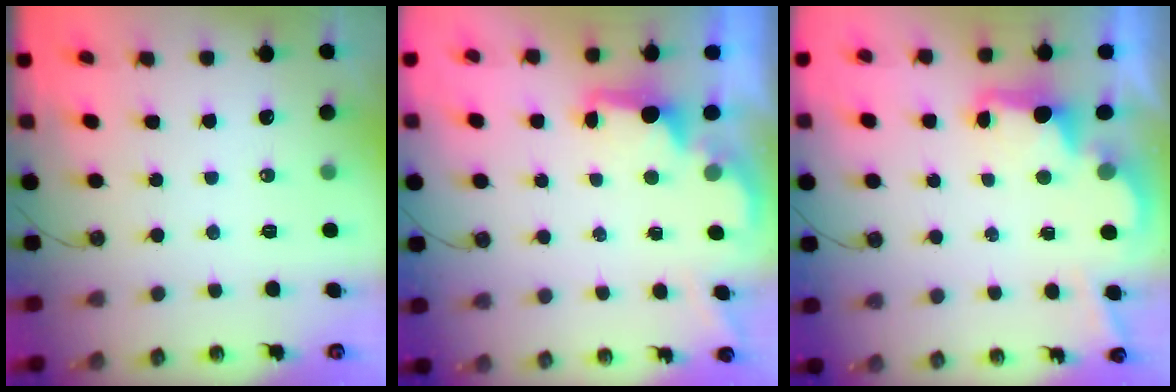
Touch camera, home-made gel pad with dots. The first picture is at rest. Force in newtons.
{"total": 1.9, "press": 1.7, "slide": 0.8}
{"total": 2.7, "press": 2.6, "slide": 0.8}